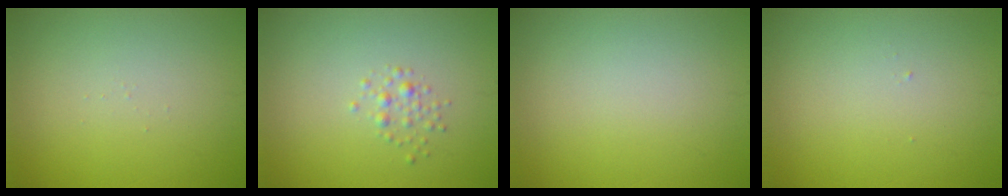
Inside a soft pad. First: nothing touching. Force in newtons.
{"total": 1.2, "press": 1.2, "slide": 0.0}
{"total": 0.0}
{"total": 0.0}